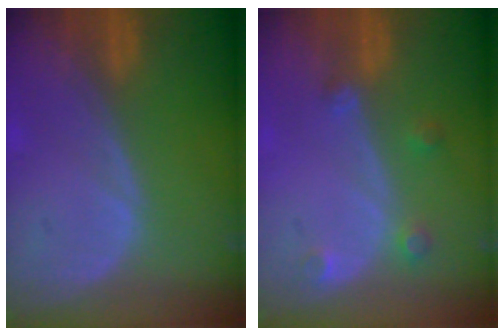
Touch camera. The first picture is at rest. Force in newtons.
{"total": 2.6, "press": 2.6, "slide": 0.4}